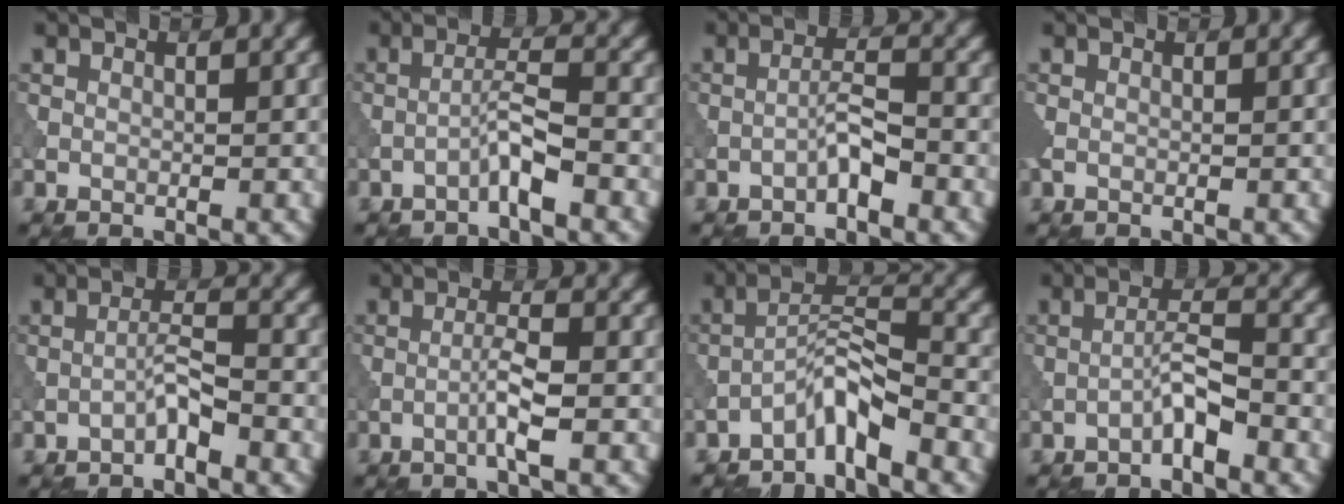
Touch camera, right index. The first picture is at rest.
{"total": 2.5, "force": [-1.4, 0.0, 2.1], "torque": [-0.042, 0.016, -0.032]}
{"total": 2.1, "force": [-1.2, 0.2, 1.6], "torque": [-0.031, 0.012, -0.026]}
{"total": 0.8, "force": [-0.2, 0.3, 0.8], "torque": [-0.012, -0.003, -0.008]}
{"total": 1.8, "force": [-1.2, 0.1, 1.4], "torque": [-0.027, 0.013, -0.026]}
{"total": 2.5, "force": [-0.9, 0.0, 2.3], "torque": [-0.047, 0.008, -0.022]}
{"total": 4.2, "force": [-3.1, 0.7, 2.7], "torque": [-0.049, 0.016, -0.066]}
{"total": 2.4, "force": [-1.5, 0.2, 1.9], "torque": [-0.037, 0.015, -0.031]}